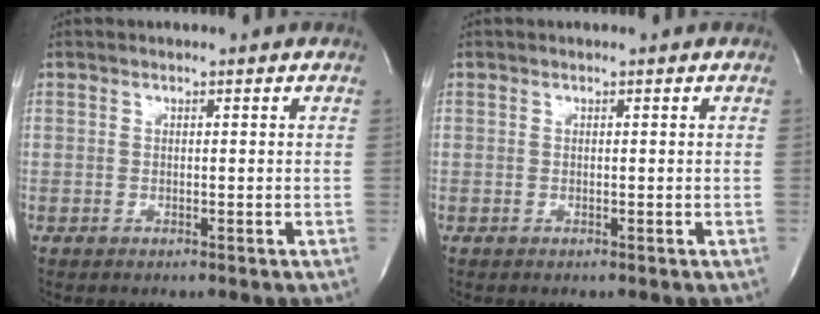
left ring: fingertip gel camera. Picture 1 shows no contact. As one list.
[{"total": 0.0}]